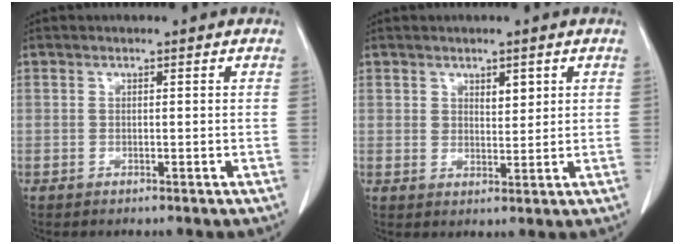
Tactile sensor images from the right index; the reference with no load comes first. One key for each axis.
{"total": 2.6, "fx": 1.3, "fy": 1.5, "fz": 1.6, "tx": -0.022, "ty": -0.003, "tz": 0.023}